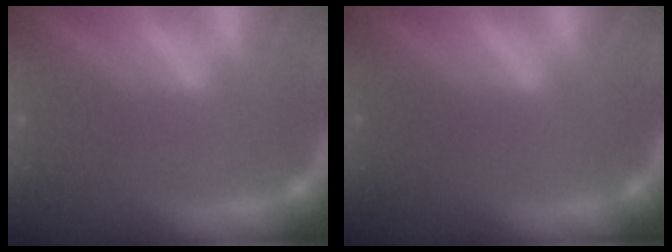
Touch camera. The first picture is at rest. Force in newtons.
{"total": 0.0}